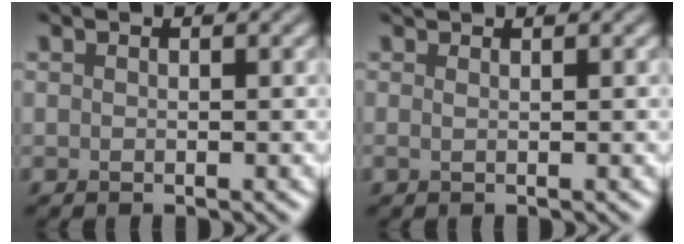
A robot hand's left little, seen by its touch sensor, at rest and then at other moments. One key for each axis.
{"total": 0.8, "fx": 0.6, "fy": -0.2, "fz": 0.4, "tx": -0.012, "ty": 0.001, "tz": 0.012}